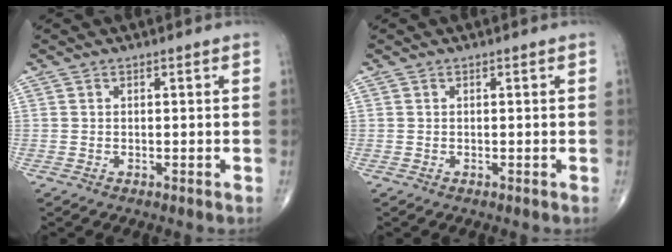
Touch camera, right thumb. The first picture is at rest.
{"total": 0.0}